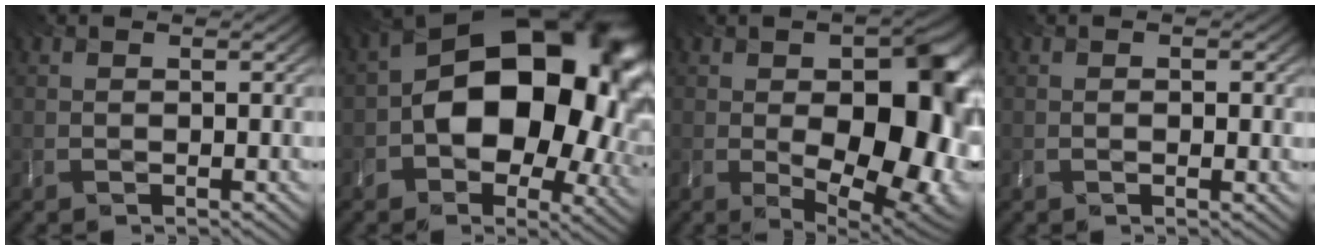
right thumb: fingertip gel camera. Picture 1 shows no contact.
{"total": 19.1, "force": [0.2, 12.3, 14.6], "torque": [-0.182, -0.018, 0.009]}
{"total": 16.6, "force": [-1.4, 9.3, 13.7], "torque": [-0.165, -0.035, 0.000]}
{"total": 1.1, "force": [0.1, 0.4, 1.1], "torque": [-0.014, -0.004, 0.003]}